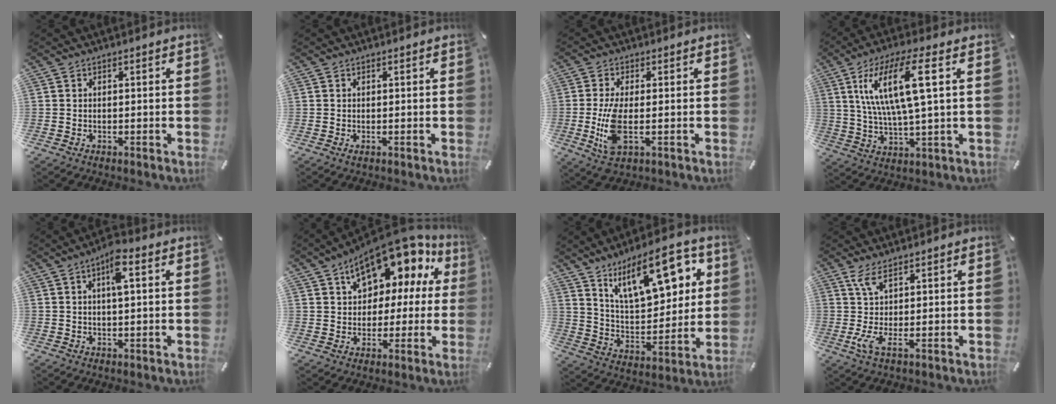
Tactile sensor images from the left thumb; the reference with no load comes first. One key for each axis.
{"total": 0.5, "fx": 0.0, "fy": 0.1, "fz": 0.5, "tx": -0.008, "ty": -0.004, "tz": 0.000}
{"total": 9.2, "fx": -0.7, "fy": 3.4, "fz": 8.5, "tx": -0.182, "ty": -0.025, "tz": -0.015}
{"total": 14.7, "fx": 4.9, "fy": 3.3, "fz": 13.4, "tx": -0.281, "ty": 0.001, "tz": 0.075}
{"total": 5.5, "fx": 1.8, "fy": 1.4, "fz": 5.0, "tx": -0.086, "ty": 0.001, "tz": 0.025}
{"total": 14.2, "fx": 8.8, "fy": 8.5, "fz": 7.2, "tx": -0.117, "ty": -0.060, "tz": 0.156}
{"total": 19.6, "fx": 10.8, "fy": 9.0, "fz": 13.6, "tx": -0.210, "ty": -0.041, "tz": 0.181}
{"total": 5.8, "fx": 1.2, "fy": 0.7, "fz": 5.7, "tx": -0.125, "ty": -0.024, "tz": 0.019}